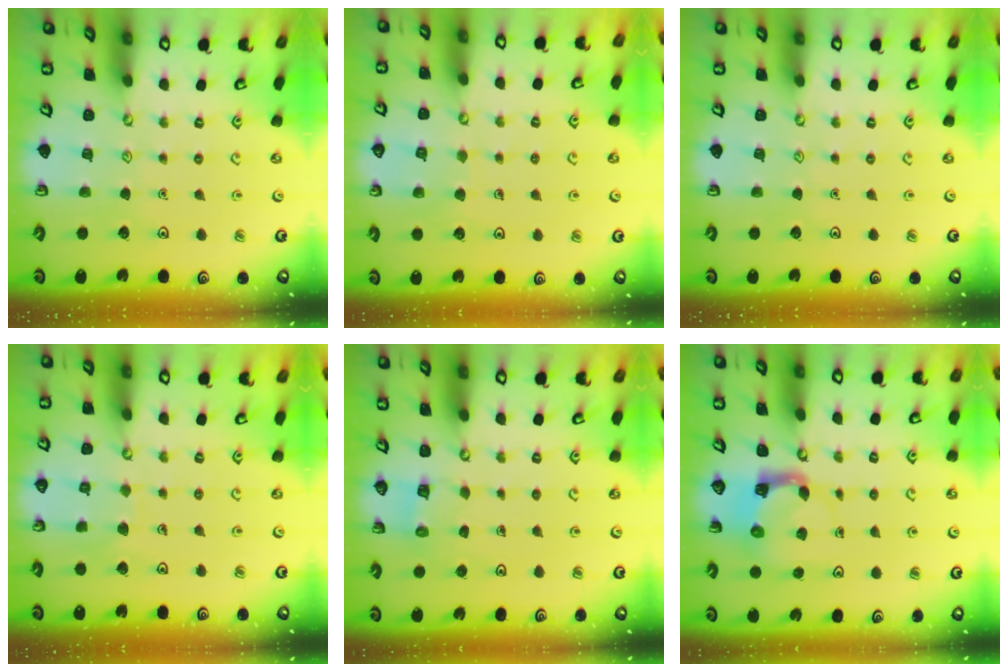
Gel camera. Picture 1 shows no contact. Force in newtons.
{"total": 6.0, "press": 6.0, "slide": 0.5}
{"total": 0.0}
{"total": 5.6, "press": 5.6, "slide": 0.5}
{"total": 3.0, "press": 3.0, "slide": 0.1}
{"total": 3.7, "press": 3.7, "slide": 0.7}